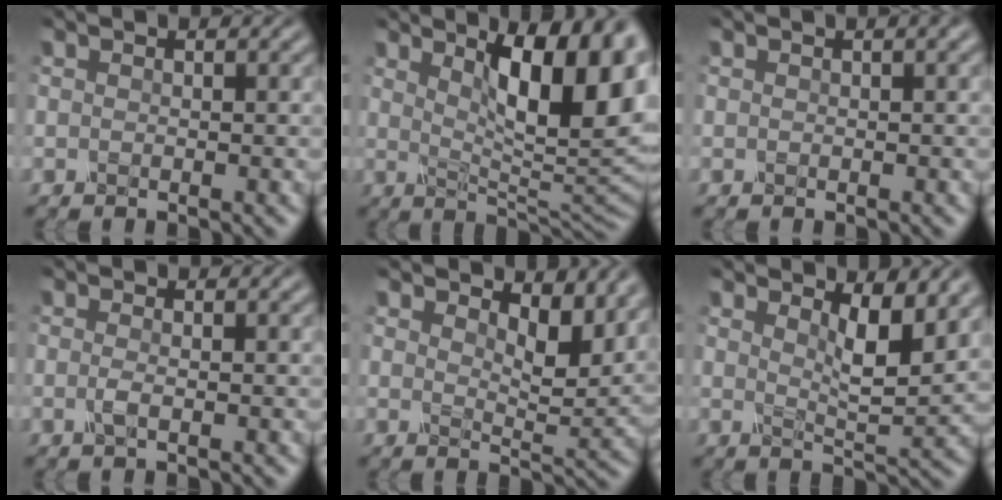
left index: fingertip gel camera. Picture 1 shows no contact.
{"total": 12.1, "force": [3.9, 3.9, 10.8], "torque": [-0.124, -0.006, 0.058]}
{"total": 0.8, "force": [0.4, 0.2, 0.7], "torque": [-0.009, 0.001, 0.005]}
{"total": 0.9, "force": [-0.4, 0.2, 0.8], "torque": [-0.020, -0.002, -0.008]}
{"total": 4.3, "force": [2.8, 1.7, 2.8], "torque": [-0.046, -0.010, 0.033]}
{"total": 4.2, "force": [2.1, 1.2, 3.4], "torque": [-0.057, -0.013, 0.035]}